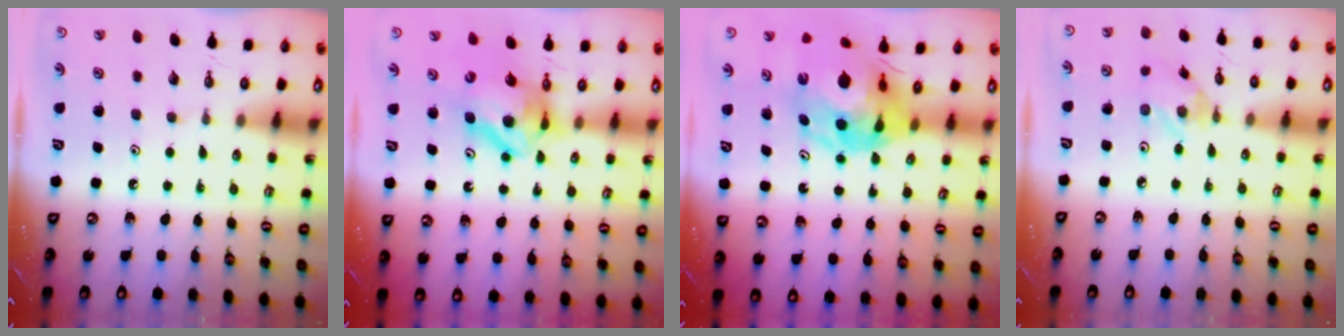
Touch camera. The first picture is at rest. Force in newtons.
{"total": 9.5, "press": 9.5, "slide": 1.0}
{"total": 13.7, "press": 13.6, "slide": 1.6}
{"total": 2.1, "press": 2.1, "slide": 0.1}